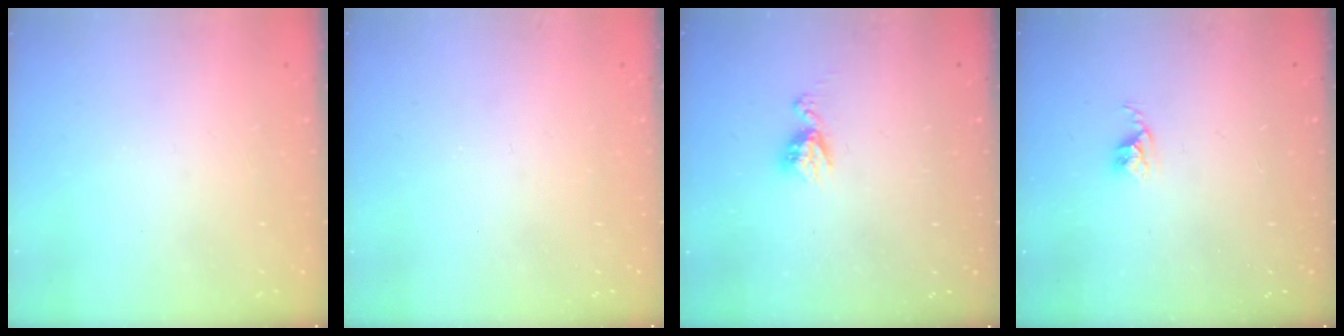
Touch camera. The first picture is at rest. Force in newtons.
{"total": 0.7, "press": 0.7, "slide": 0.1}
{"total": 5.0, "press": 4.9, "slide": 0.6}
{"total": 2.8, "press": 2.7, "slide": 0.4}